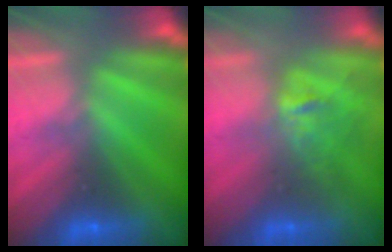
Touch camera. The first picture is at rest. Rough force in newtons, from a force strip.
{"total": 2.7}